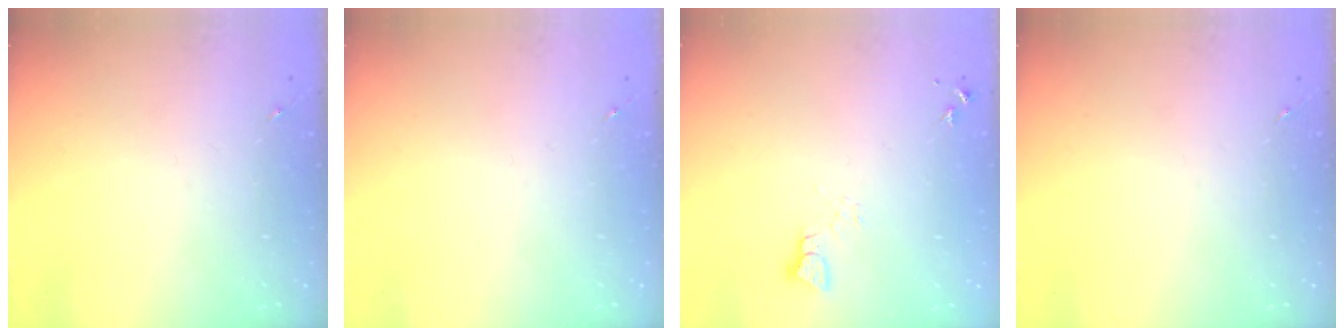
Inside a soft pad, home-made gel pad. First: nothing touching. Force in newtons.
{"total": 0.0}
{"total": 2.5, "press": 2.5, "slide": 0.1}
{"total": 0.0}